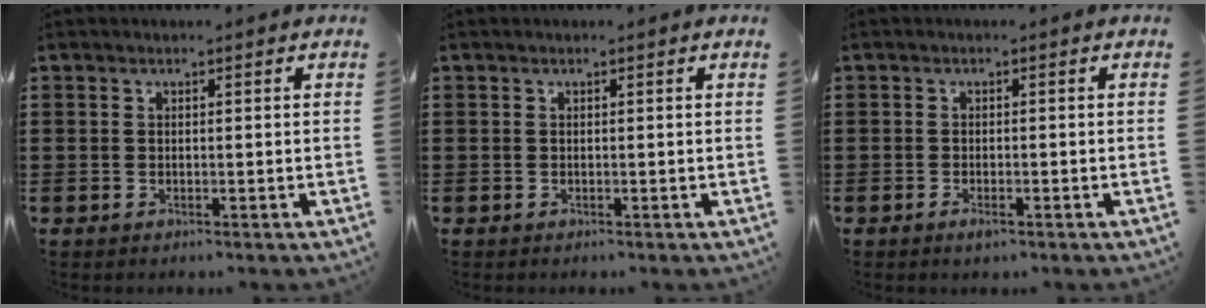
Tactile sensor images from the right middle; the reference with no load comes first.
{"total": 0.0}
{"total": 1.2, "force": [-0.7, 0.3, 0.9], "torque": [-0.019, -0.007, -0.011]}